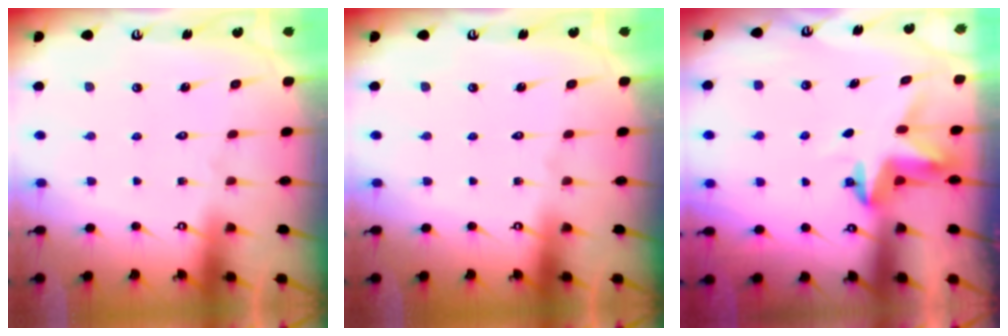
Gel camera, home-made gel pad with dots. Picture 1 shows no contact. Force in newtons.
{"total": 0.0}
{"total": 3.7, "press": 3.7, "slide": 0.3}